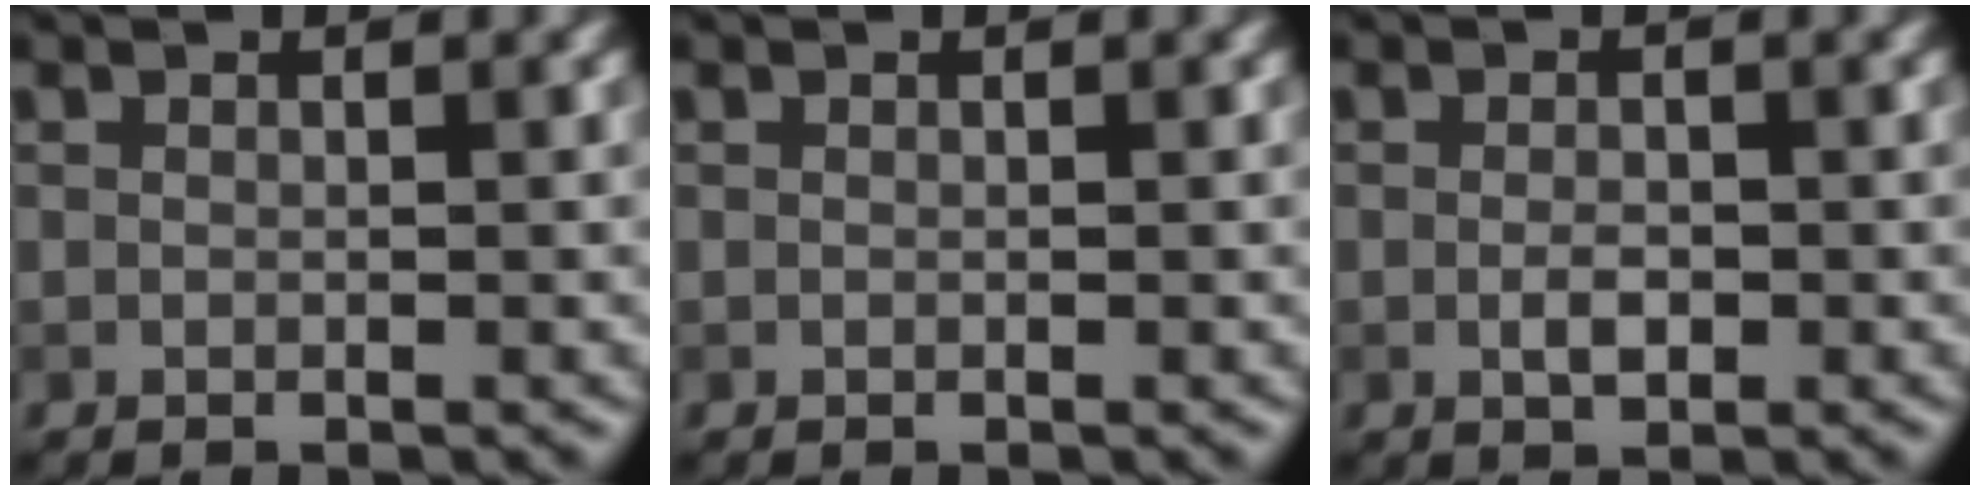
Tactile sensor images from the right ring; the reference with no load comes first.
{"total": 0.0}
{"total": 1.5, "force": [-0.3, 0.8, 1.3], "torque": [-0.024, 0.000, -0.007]}